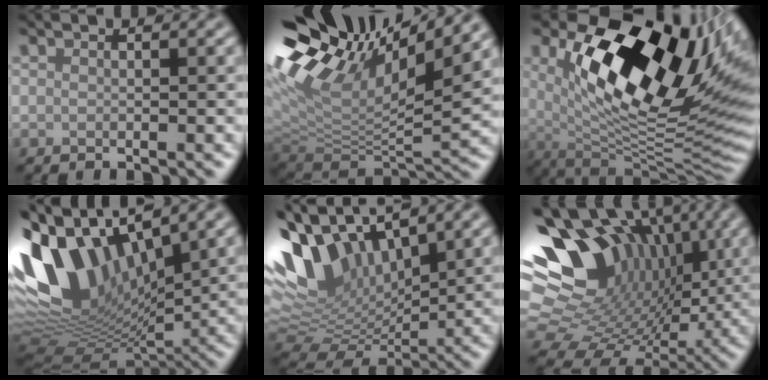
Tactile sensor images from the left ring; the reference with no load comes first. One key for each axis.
{"total": 14.7, "fx": 7.3, "fy": 6.1, "fz": 11.2, "tx": -0.224, "ty": 0.028, "tz": 0.140}
{"total": 17.6, "fx": 5.5, "fy": 8.3, "fz": 14.5, "tx": -0.219, "ty": -0.009, "tz": 0.091}
{"total": 12.2, "fx": 3.8, "fy": 7.5, "fz": 8.8, "tx": -0.199, "ty": 0.011, "tz": 0.069}
{"total": 11.3, "fx": 5.0, "fy": 6.4, "fz": 7.9, "tx": -0.172, "ty": 0.012, "tz": 0.090}
{"total": 15.5, "fx": 4.0, "fy": 11.0, "fz": 10.2, "tx": -0.182, "ty": 0.004, "tz": 0.090}